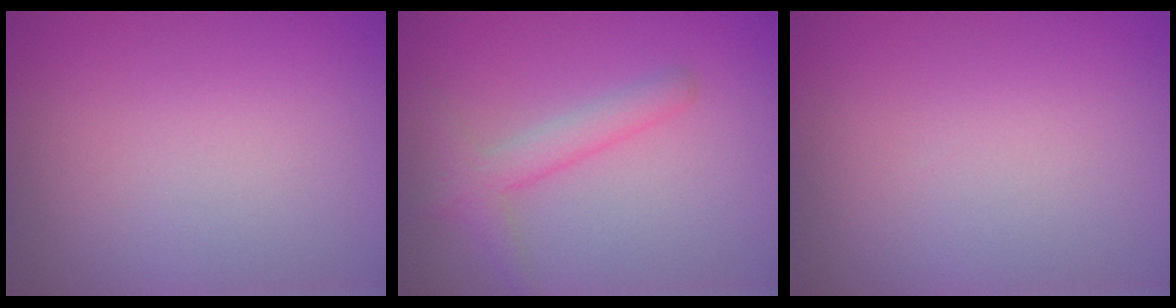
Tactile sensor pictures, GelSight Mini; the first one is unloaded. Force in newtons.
{"total": 2.5, "press": 2.5, "slide": 0.1}
{"total": 0.0}